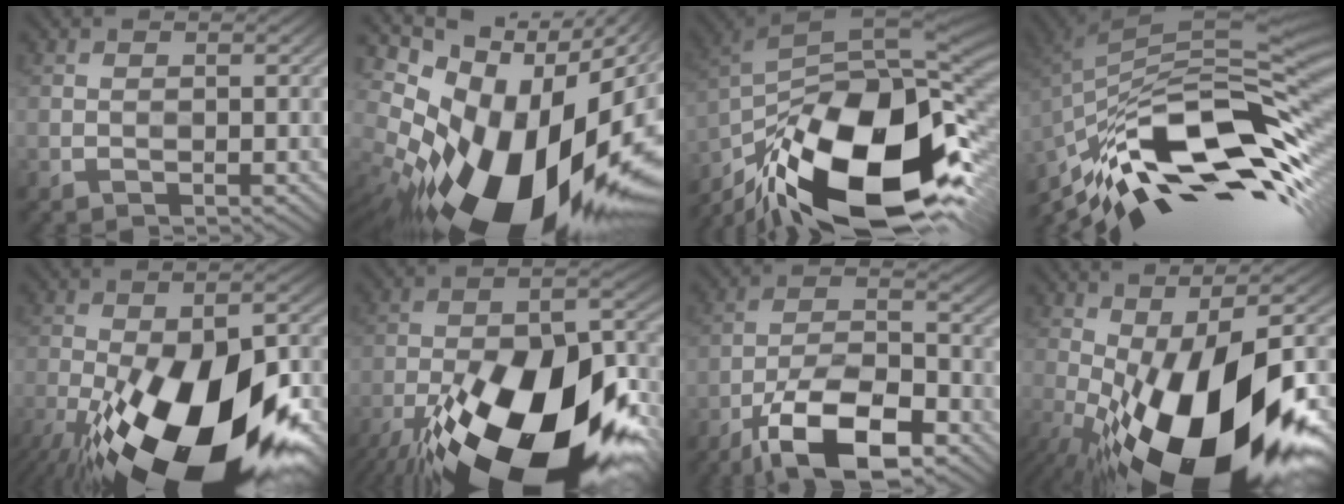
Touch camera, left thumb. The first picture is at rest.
{"total": 21.8, "force": [-3.1, 13.5, 16.8], "torque": [-0.271, -0.022, -0.046]}
{"total": 20.8, "force": [-10.9, 8.5, 15.6], "torque": [-0.300, -0.014, -0.178]}
{"total": 16.3, "force": [-8.1, 5.1, 13.2], "torque": [-0.259, -0.004, -0.158]}
{"total": 22.6, "force": [-10.5, 10.1, 17.3], "torque": [-0.321, -0.075, -0.144]}
{"total": 23.0, "force": [-12.6, 8.8, 17.1], "torque": [-0.331, -0.053, -0.192]}
{"total": 13.6, "force": [-8.4, 5.1, 9.4], "torque": [-0.173, -0.003, -0.167]}
{"total": 22.6, "force": [-8.2, 9.9, 18.6], "torque": [-0.335, -0.043, -0.114]}